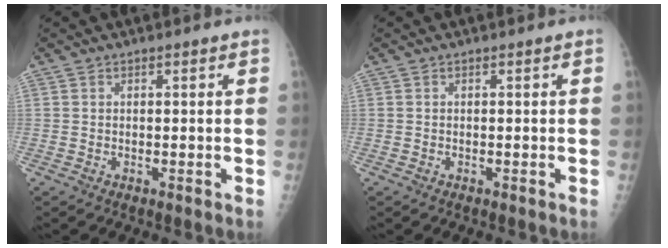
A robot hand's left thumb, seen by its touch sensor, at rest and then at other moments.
{"total": 0.0}